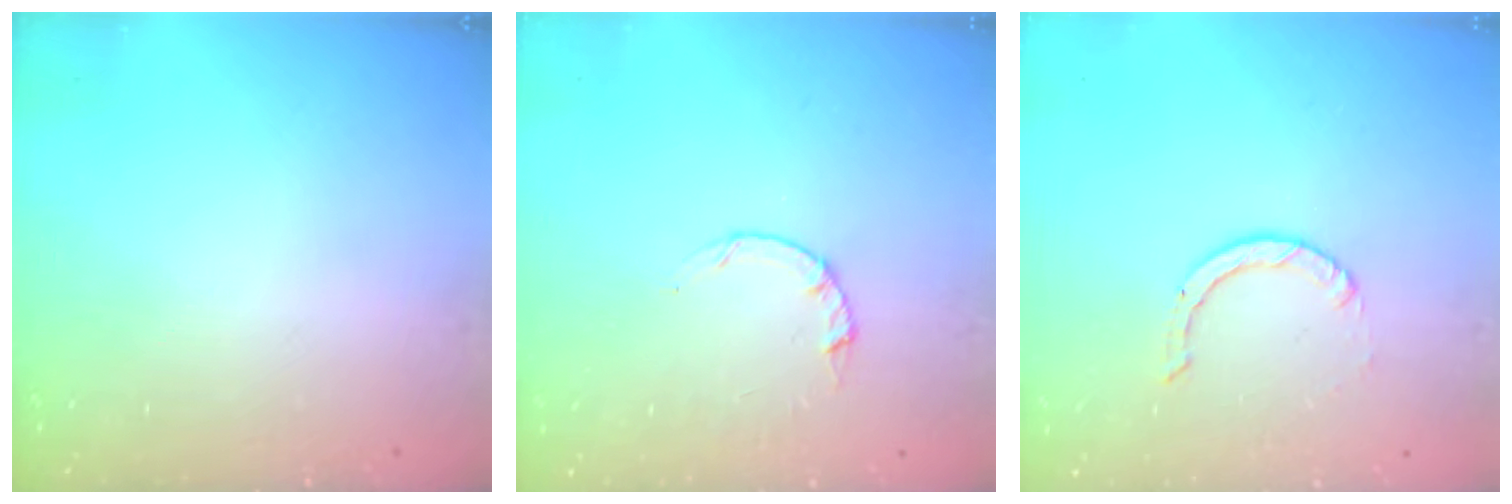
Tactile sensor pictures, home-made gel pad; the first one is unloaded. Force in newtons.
{"total": 2.2, "press": 2.1, "slide": 0.4}
{"total": 0.9, "press": 0.9, "slide": 0.1}